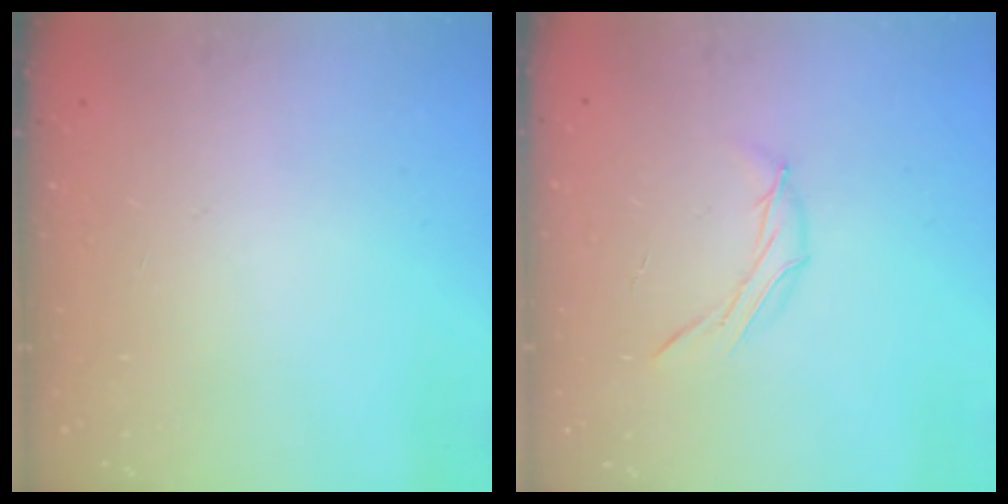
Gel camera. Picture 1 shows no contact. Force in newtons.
{"total": 6.3, "press": 6.2, "slide": 1.0}